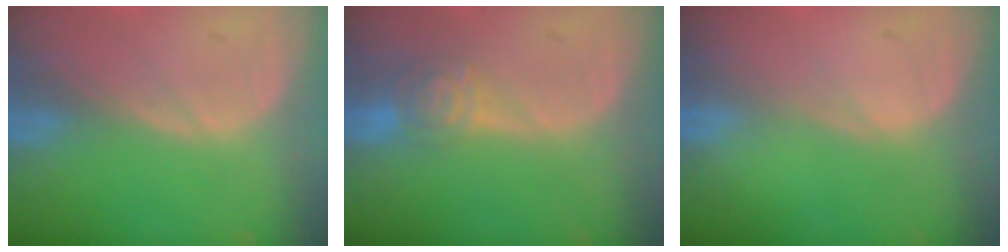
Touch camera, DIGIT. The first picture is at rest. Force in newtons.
{"total": 4.6, "press": 4.3, "slide": 1.7}
{"total": 0.0}